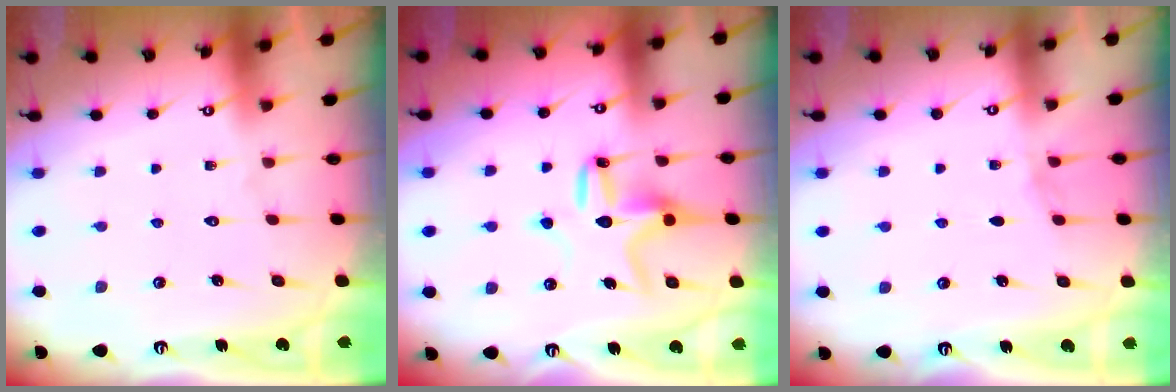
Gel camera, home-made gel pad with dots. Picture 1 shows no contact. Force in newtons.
{"total": 11.6, "press": 11.6, "slide": 0.3}
{"total": 4.8, "press": 3.9, "slide": 2.7}